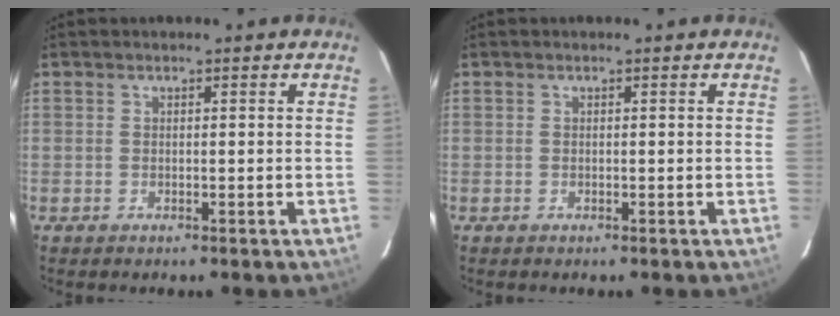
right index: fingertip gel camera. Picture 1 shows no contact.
{"total": 0.0}